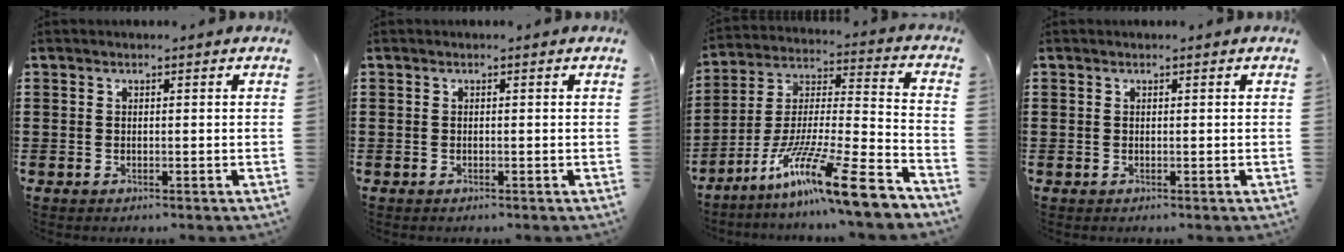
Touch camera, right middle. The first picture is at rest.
{"total": 0.0}
{"total": 15.2, "force": [-11.2, 0.3, 10.4], "torque": [-0.181, 0.013, -0.206]}
{"total": 0.0}